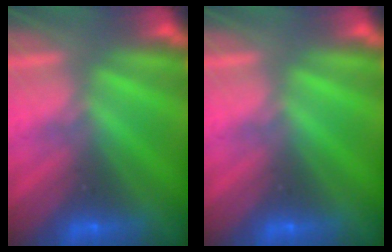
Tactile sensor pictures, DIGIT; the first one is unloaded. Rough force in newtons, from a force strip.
{"total": 0.0}